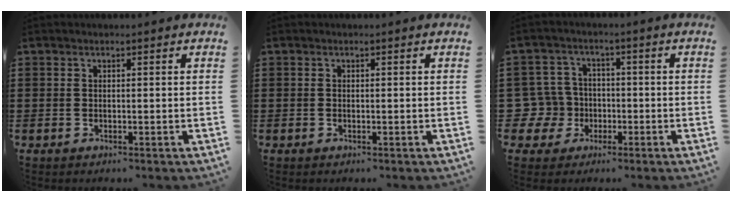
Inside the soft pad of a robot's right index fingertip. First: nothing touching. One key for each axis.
{"total": 0.0}
{"total": 7.0, "fx": -1.1, "fy": 6.7, "fz": 1.9, "tx": -0.095, "ty": 0.006, "tz": -0.024}